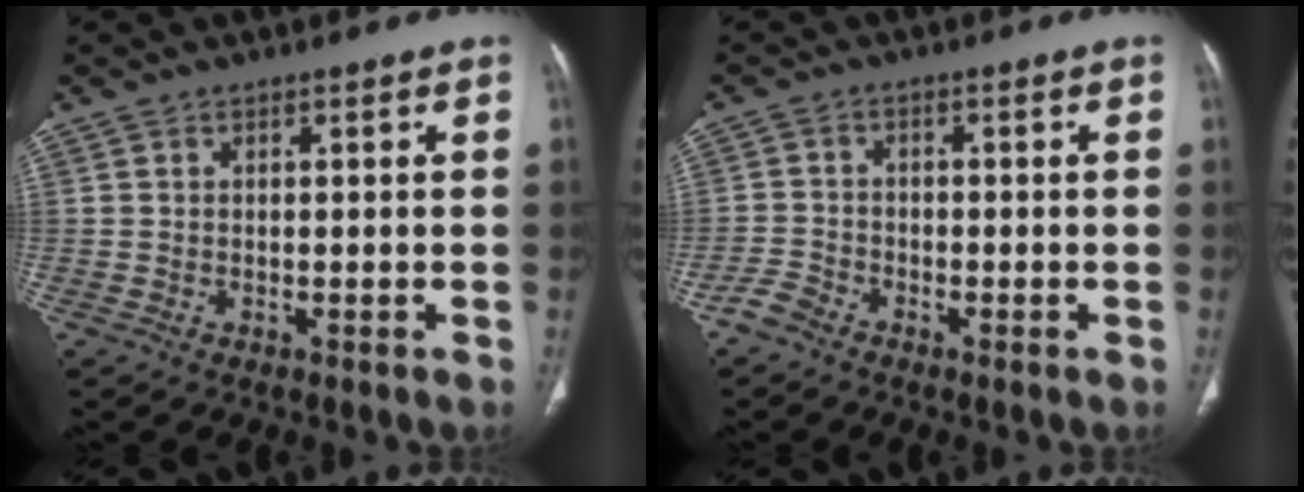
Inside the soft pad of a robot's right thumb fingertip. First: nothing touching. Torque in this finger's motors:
{"motor_torque": [2.61, 2.40, -0.24, -0.75, 0.00]}